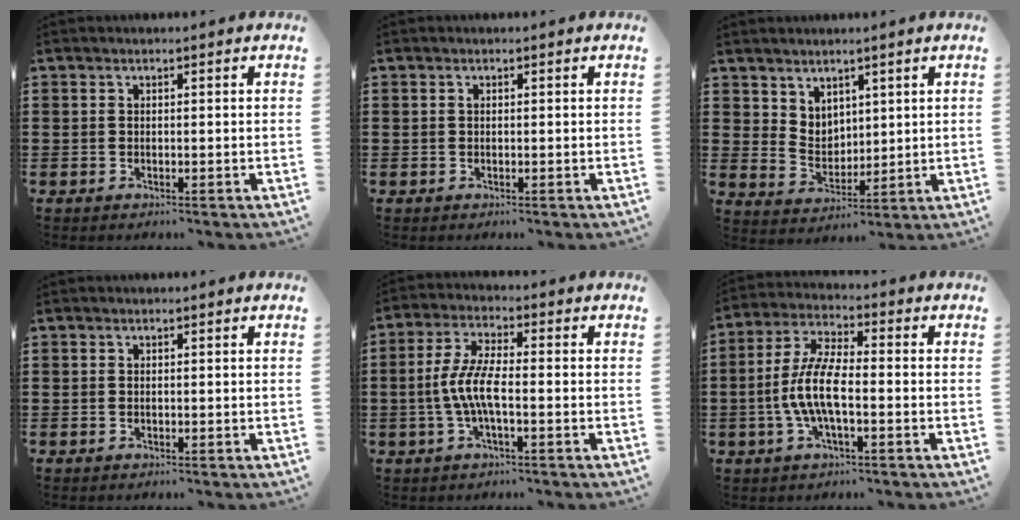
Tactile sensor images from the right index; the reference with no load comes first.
{"total": 0.0}
{"total": 4.6, "force": [3.5, 2.9, 0.4], "torque": [-0.024, -0.002, 0.067]}
{"total": 0.0}
{"total": 6.4, "force": [-1.6, 1.7, 6.0], "torque": [-0.146, -0.014, -0.040]}
{"total": 8.4, "force": [-2.1, 2.6, 7.7], "torque": [-0.185, -0.016, -0.048]}